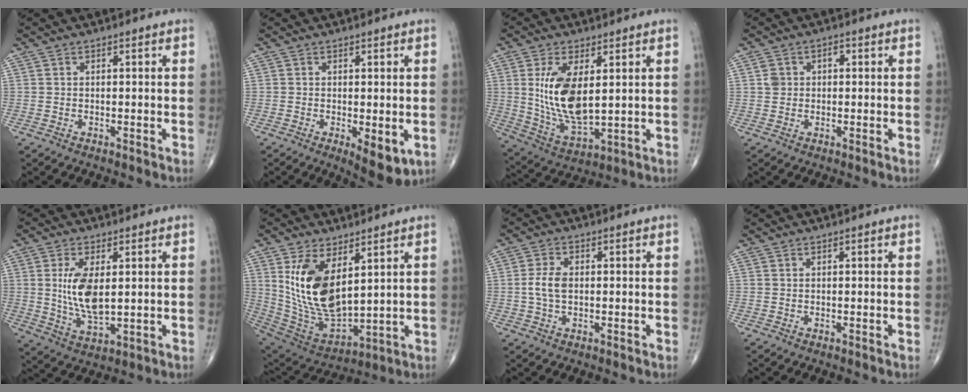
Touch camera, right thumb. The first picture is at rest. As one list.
[{"total": 6.0, "force": [-1.4, 2.2, 5.3], "torque": [-0.069, -0.017, -0.015]}, {"total": 13.6, "force": [2.5, 6.4, 11.8], "torque": [-0.221, -0.024, 0.063]}, {"total": 3.3, "force": [0.5, 2.7, 1.8], "torque": [-0.020, 0.013, 0.009]}, {"total": 9.8, "force": [1.5, 4.4, 8.6], "torque": [-0.163, -0.019, 0.037]}, {"total": 16.9, "force": [5.4, 8.6, 13.5], "torque": [-0.240, -0.027, 0.128]}, {"total": 4.3, "force": [0.0, 2.5, 3.5], "torque": [-0.079, 0.005, -0.003]}, {"total": 0.0}]